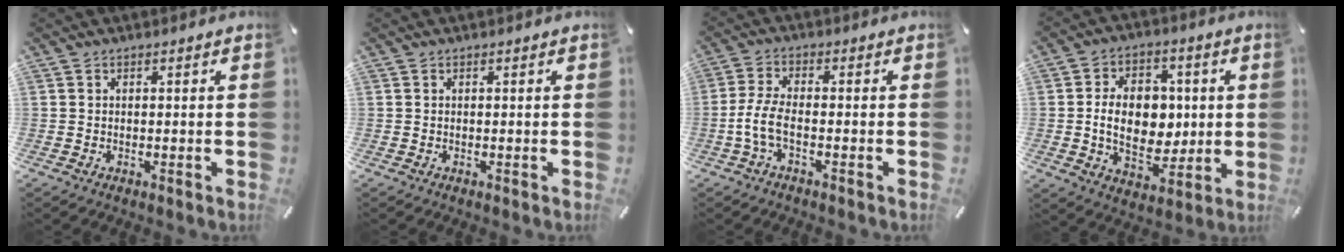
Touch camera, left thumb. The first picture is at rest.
{"total": 0.0}
{"total": 6.0, "force": [-2.0, 1.9, 5.3], "torque": [-0.124, -0.010, -0.041]}
{"total": 13.7, "force": [0.2, 9.9, 9.5], "torque": [-0.163, 0.009, 0.001]}